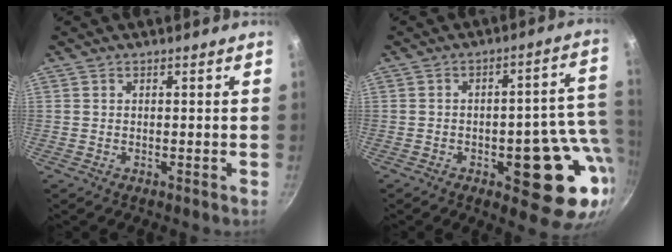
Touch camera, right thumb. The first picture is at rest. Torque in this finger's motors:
{"motor_torque": [2.28, 1.85, 1.47, -0.36, 0.29]}